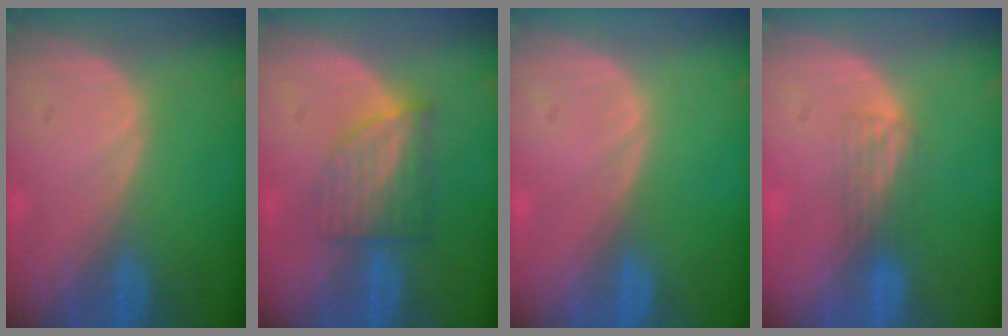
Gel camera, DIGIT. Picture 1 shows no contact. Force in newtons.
{"total": 6.2, "press": 5.5, "slide": 2.9}
{"total": 0.0}
{"total": 2.5, "press": 2.2, "slide": 1.3}